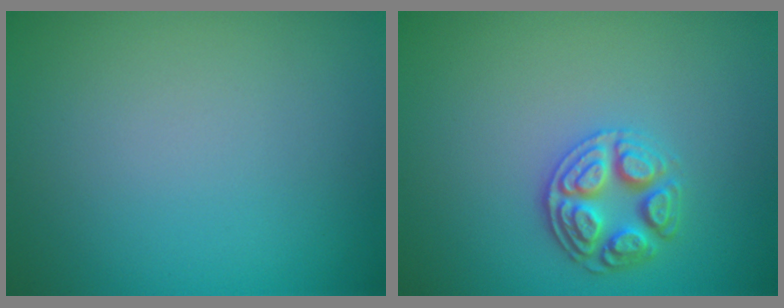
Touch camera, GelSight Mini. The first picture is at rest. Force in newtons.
{"total": 3.1, "press": 2.9, "slide": 0.9}